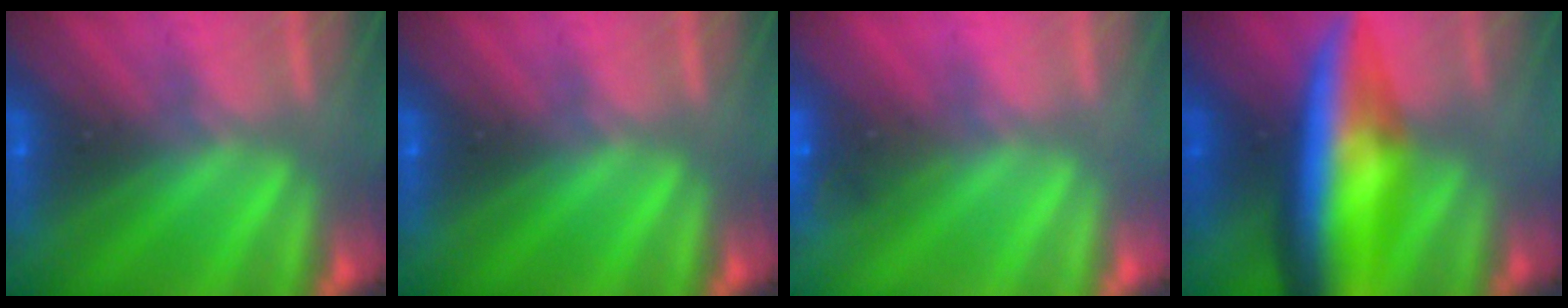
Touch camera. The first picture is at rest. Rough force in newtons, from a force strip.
{"total": 0.0}
{"total": 4.7}
{"total": 7.8}